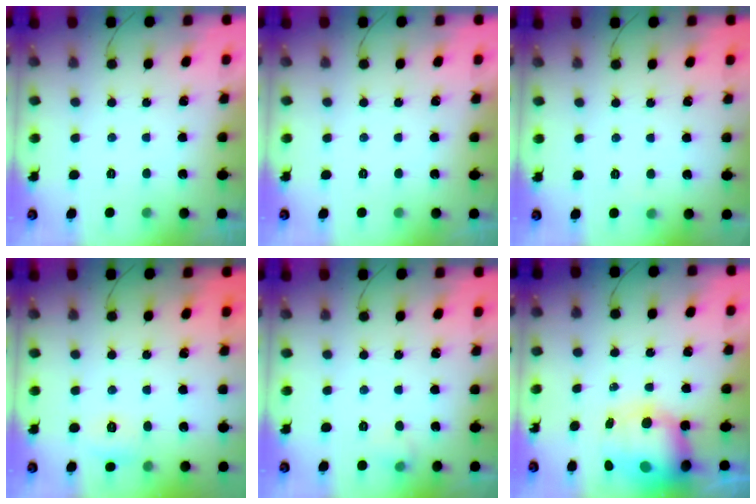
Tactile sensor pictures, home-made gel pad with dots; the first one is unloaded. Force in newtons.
{"total": 0.0}
{"total": 3.3, "press": 3.1, "slide": 1.1}
{"total": 6.1, "press": 5.9, "slide": 1.5}
{"total": 5.3, "press": 5.1, "slide": 1.5}
{"total": 12.0, "press": 11.6, "slide": 3.0}